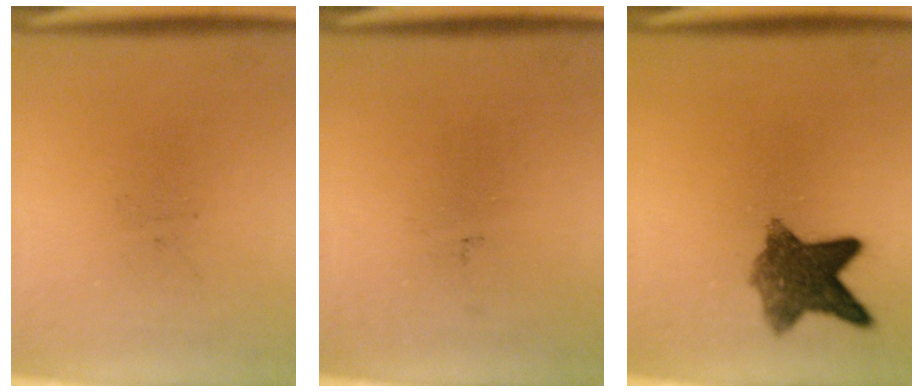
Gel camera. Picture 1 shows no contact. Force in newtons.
{"total": 0.0}
{"total": 8.2}